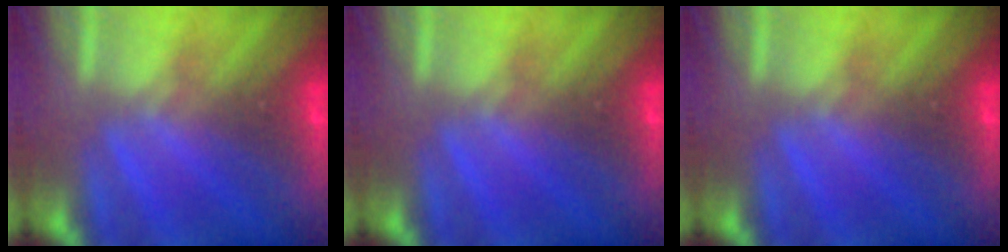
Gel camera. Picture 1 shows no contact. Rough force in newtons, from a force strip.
{"total": 0.0}
{"total": 0.0}